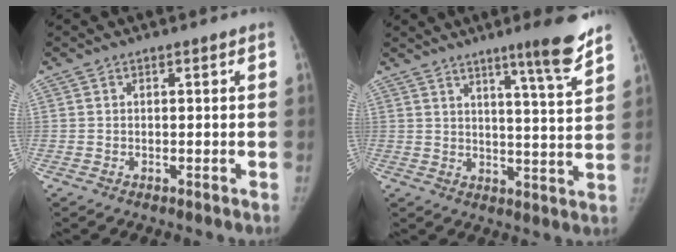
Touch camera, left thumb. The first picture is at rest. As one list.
[{"total": 10.6, "force": [7.4, 0.2, 7.7], "torque": [-0.101, -0.050, 0.107]}]